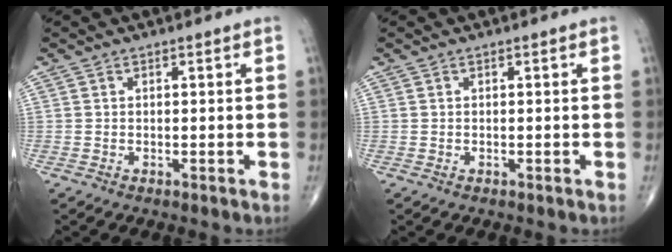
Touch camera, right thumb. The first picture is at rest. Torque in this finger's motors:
{"motor_torque": [0.02, -0.37, -0.28, -0.17, 0.00]}